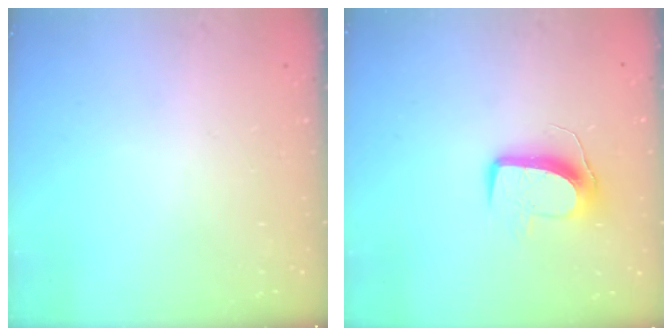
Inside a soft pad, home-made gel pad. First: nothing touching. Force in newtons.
{"total": 9.7, "press": 9.7, "slide": 0.5}